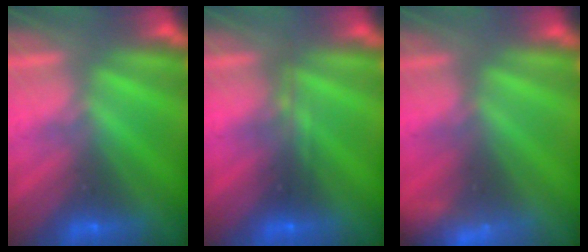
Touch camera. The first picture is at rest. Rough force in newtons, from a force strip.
{"total": 2.3}
{"total": 3.4}